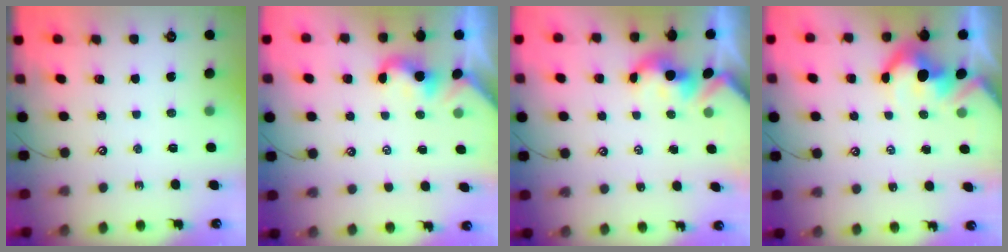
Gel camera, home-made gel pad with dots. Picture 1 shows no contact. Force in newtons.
{"total": 2.4, "press": 2.4, "slide": 0.1}
{"total": 1.7, "press": 1.7, "slide": 0.2}
{"total": 6.3, "press": 6.2, "slide": 0.9}